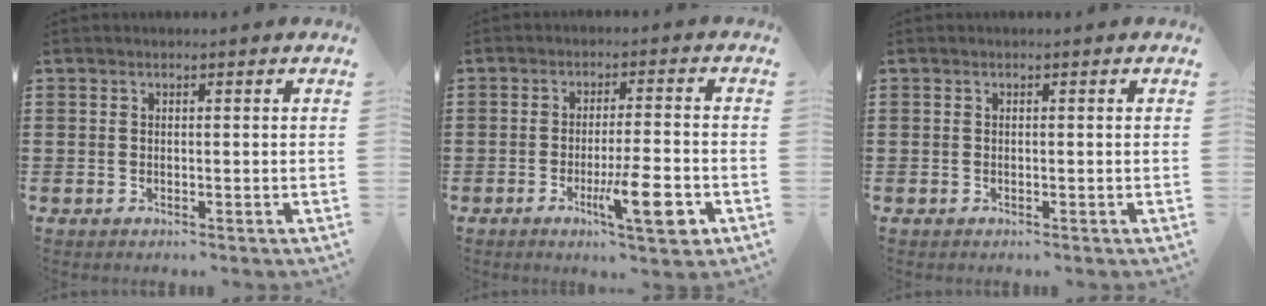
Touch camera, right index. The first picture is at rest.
{"total": 8.6, "force": [-3.3, 1.3, 7.9], "torque": [-0.134, -0.008, -0.053]}
{"total": 0.0}